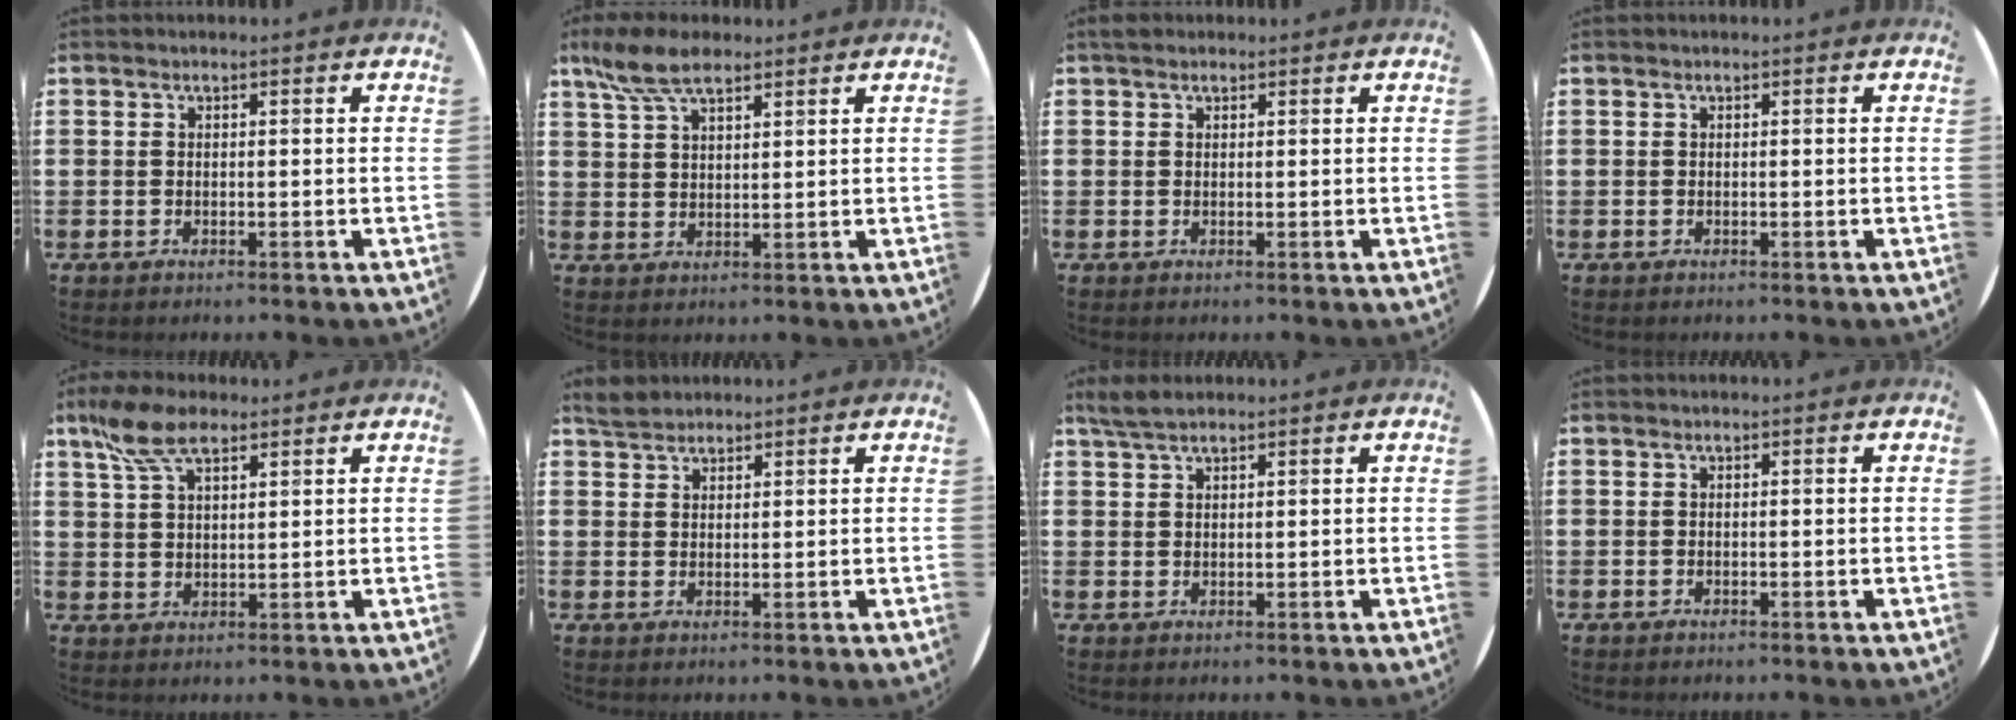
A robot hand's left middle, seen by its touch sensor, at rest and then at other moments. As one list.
[{"total": 6.5, "force": [4.9, 2.3, 3.6], "torque": [-0.082, -0.003, 0.091]}, {"total": 0.9, "force": [0.8, 0.4, 0.3], "torque": [0.001, 0.001, 0.013]}, {"total": 0.0}, {"total": 6.9, "force": [4.7, 3.0, 4.1], "torque": [-0.094, 0.002, 0.087]}, {"total": 2.5, "force": [2.3, 0.9, 0.4], "torque": [-0.004, 0.002, 0.044]}, {"total": 2.8, "force": [2.2, 0.7, 1.5], "torque": [-0.034, 0.005, 0.042]}, {"total": 0.0}]